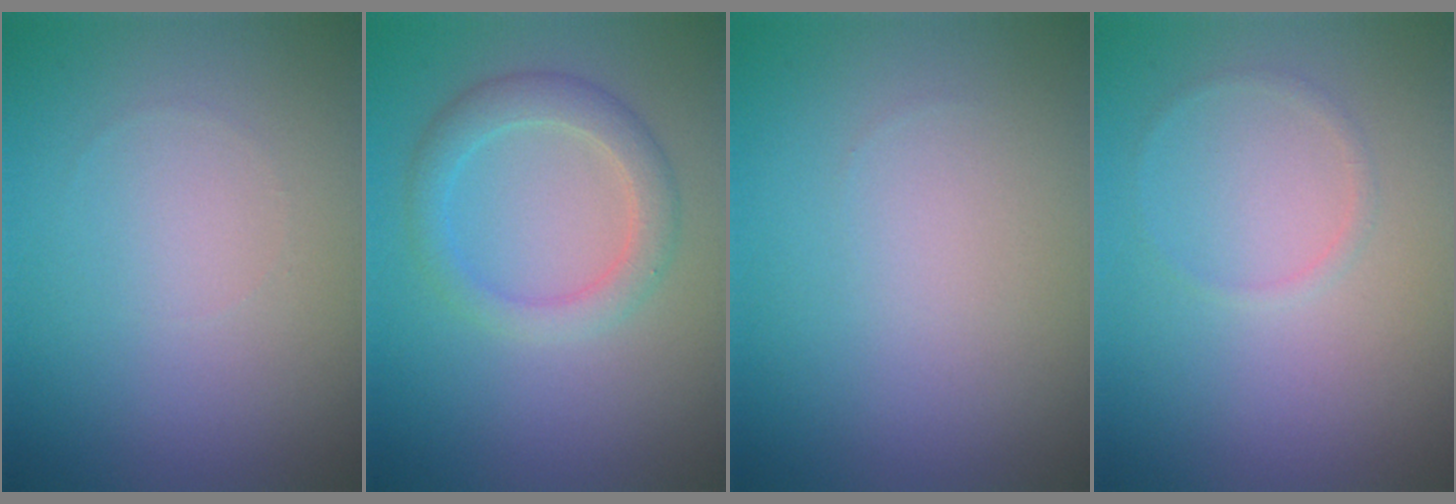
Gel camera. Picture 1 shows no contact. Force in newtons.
{"total": 2.9, "press": 2.9, "slide": 0.2}
{"total": 0.0}
{"total": 0.6, "press": 0.6, "slide": 0.1}